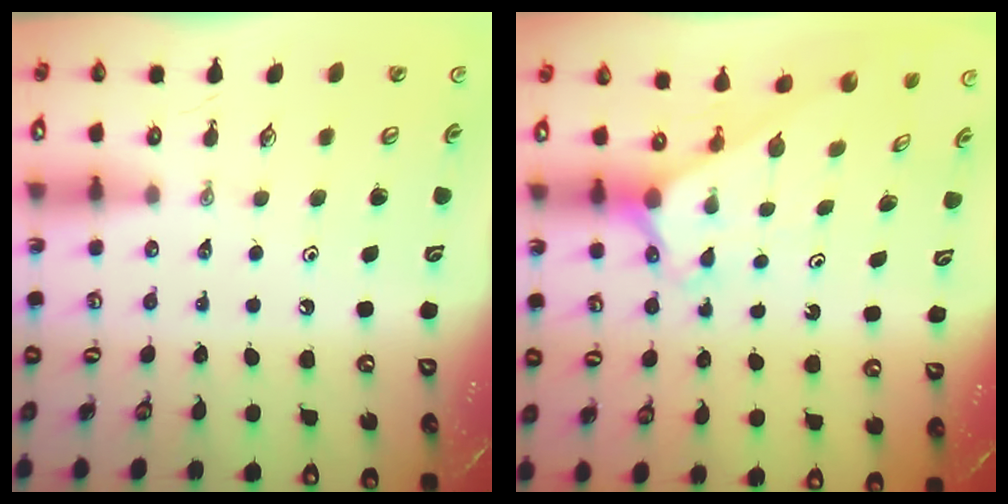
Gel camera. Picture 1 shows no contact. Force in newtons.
{"total": 2.4, "press": 2.4, "slide": 0.2}